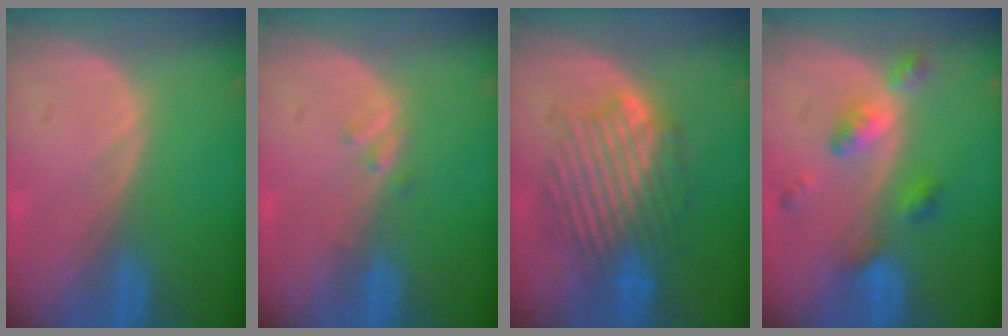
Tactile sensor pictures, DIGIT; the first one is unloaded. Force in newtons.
{"total": 1.1, "press": 1.1, "slide": 0.1}
{"total": 8.9, "press": 8.6, "slide": 2.3}
{"total": 5.6, "press": 4.8, "slide": 2.8}